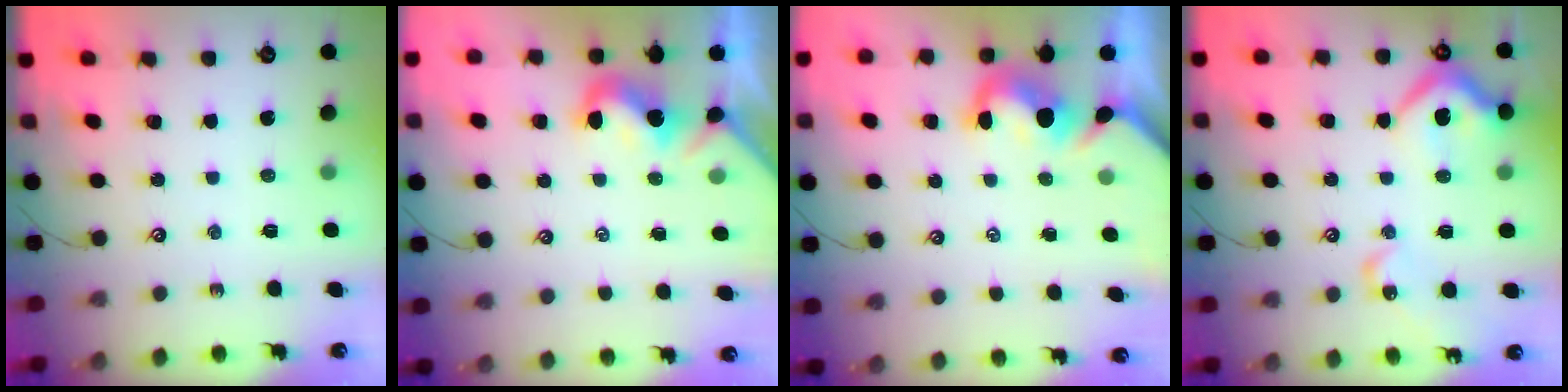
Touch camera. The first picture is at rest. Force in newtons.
{"total": 0.0}
{"total": 1.4, "press": 1.1, "slide": 0.9}
{"total": 13.7, "press": 13.7, "slide": 1.5}